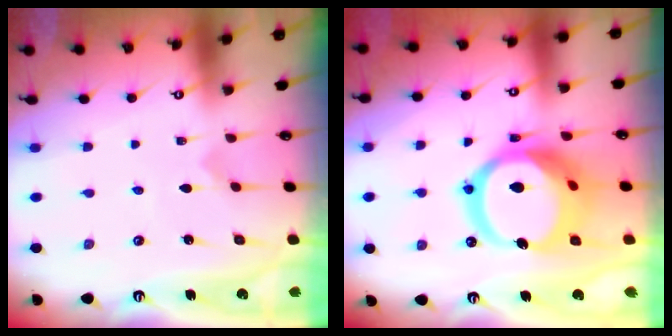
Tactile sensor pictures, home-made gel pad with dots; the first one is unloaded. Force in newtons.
{"total": 20.4, "press": 20.3, "slide": 2.5}